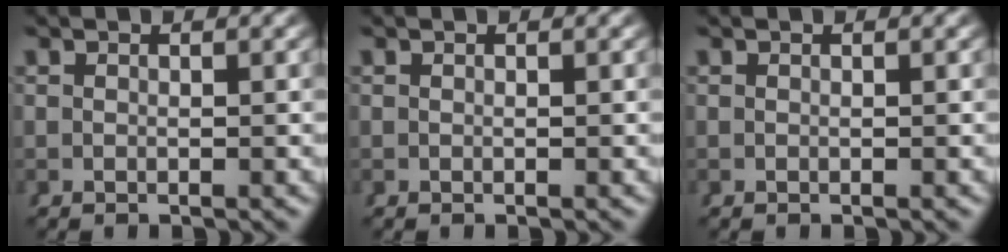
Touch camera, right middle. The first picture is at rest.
{"total": 0.0}
{"total": 0.0}